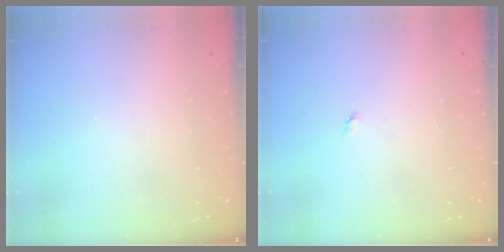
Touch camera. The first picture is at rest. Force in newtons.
{"total": 2.8, "press": 2.8, "slide": 0.4}